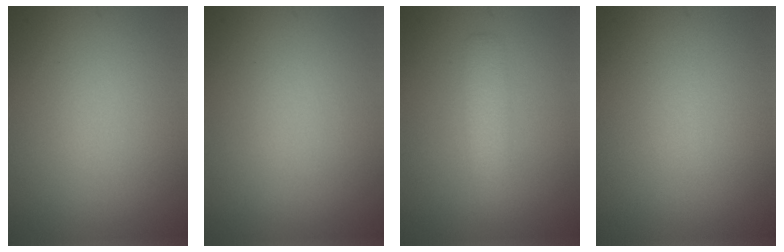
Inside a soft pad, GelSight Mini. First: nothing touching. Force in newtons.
{"total": 0.0}
{"total": 2.4, "press": 2.4, "slide": 0.1}
{"total": 0.0}